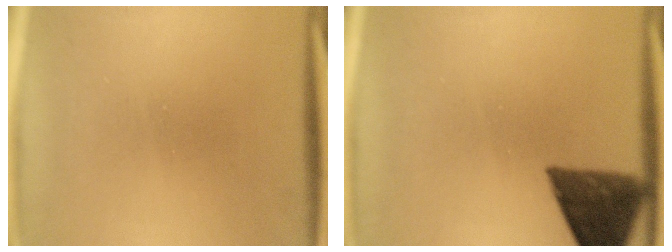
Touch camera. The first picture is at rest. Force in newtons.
{"total": 10.6}